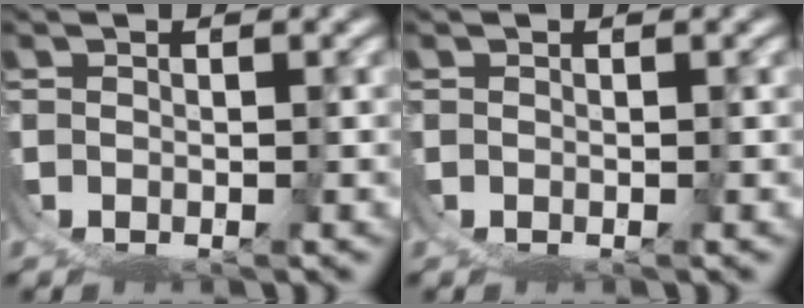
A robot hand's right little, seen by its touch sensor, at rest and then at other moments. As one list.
[{"total": 0.0}]